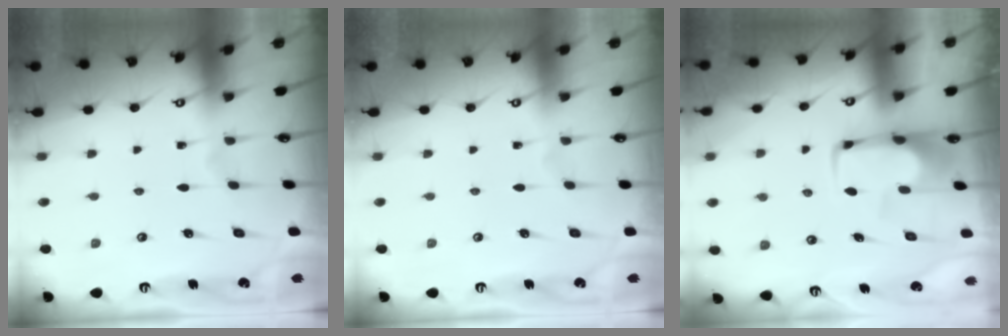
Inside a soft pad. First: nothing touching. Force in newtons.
{"total": 0.0}
{"total": 2.0, "press": 2.0, "slide": 0.4}